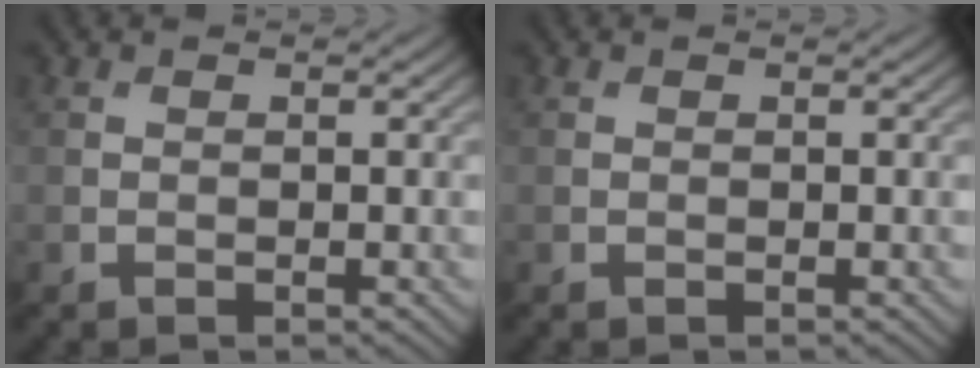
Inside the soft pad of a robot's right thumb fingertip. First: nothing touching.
{"total": 0.0}